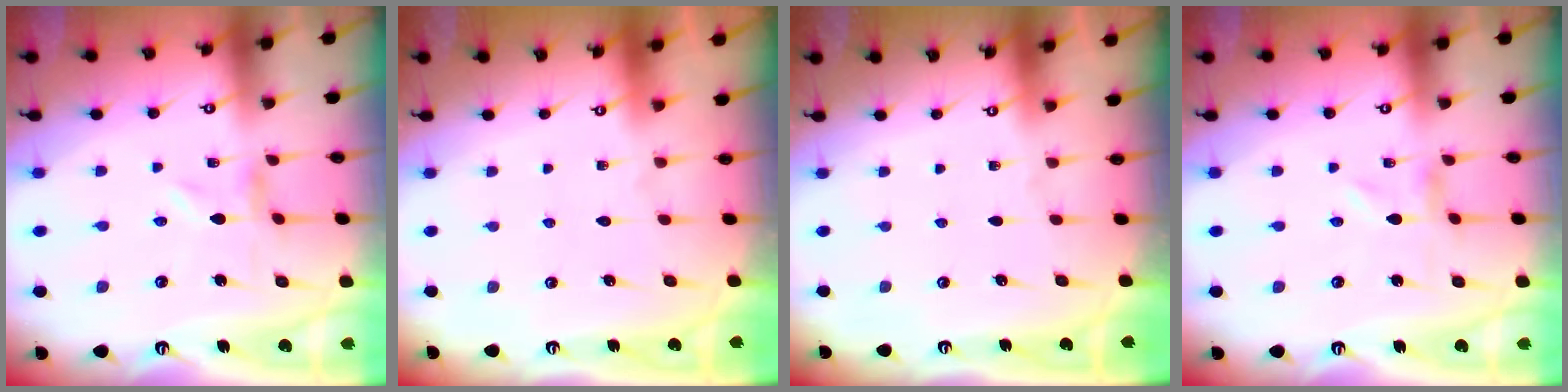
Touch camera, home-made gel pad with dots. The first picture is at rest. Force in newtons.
{"total": 1.6, "press": 1.6, "slide": 0.1}
{"total": 0.0}
{"total": 0.0}